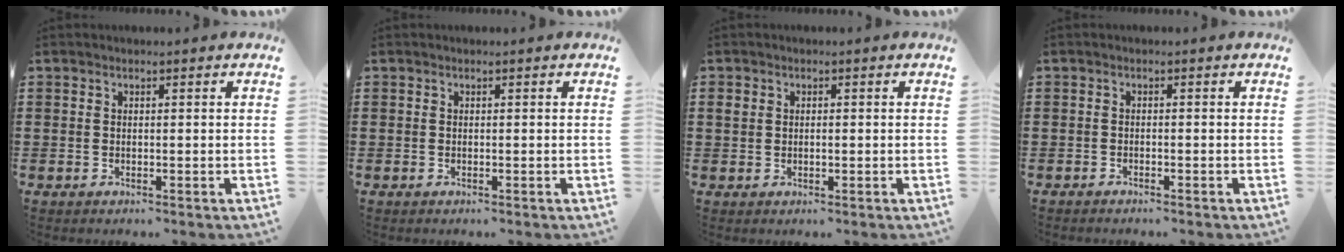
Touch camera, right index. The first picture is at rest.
{"total": 0.0}
{"total": 1.2, "force": [0.1, 0.9, 0.8], "torque": [-0.017, 0.007, 0.001]}
{"total": 0.8, "force": [-0.7, -0.1, 0.2], "torque": [-0.005, -0.002, -0.015]}